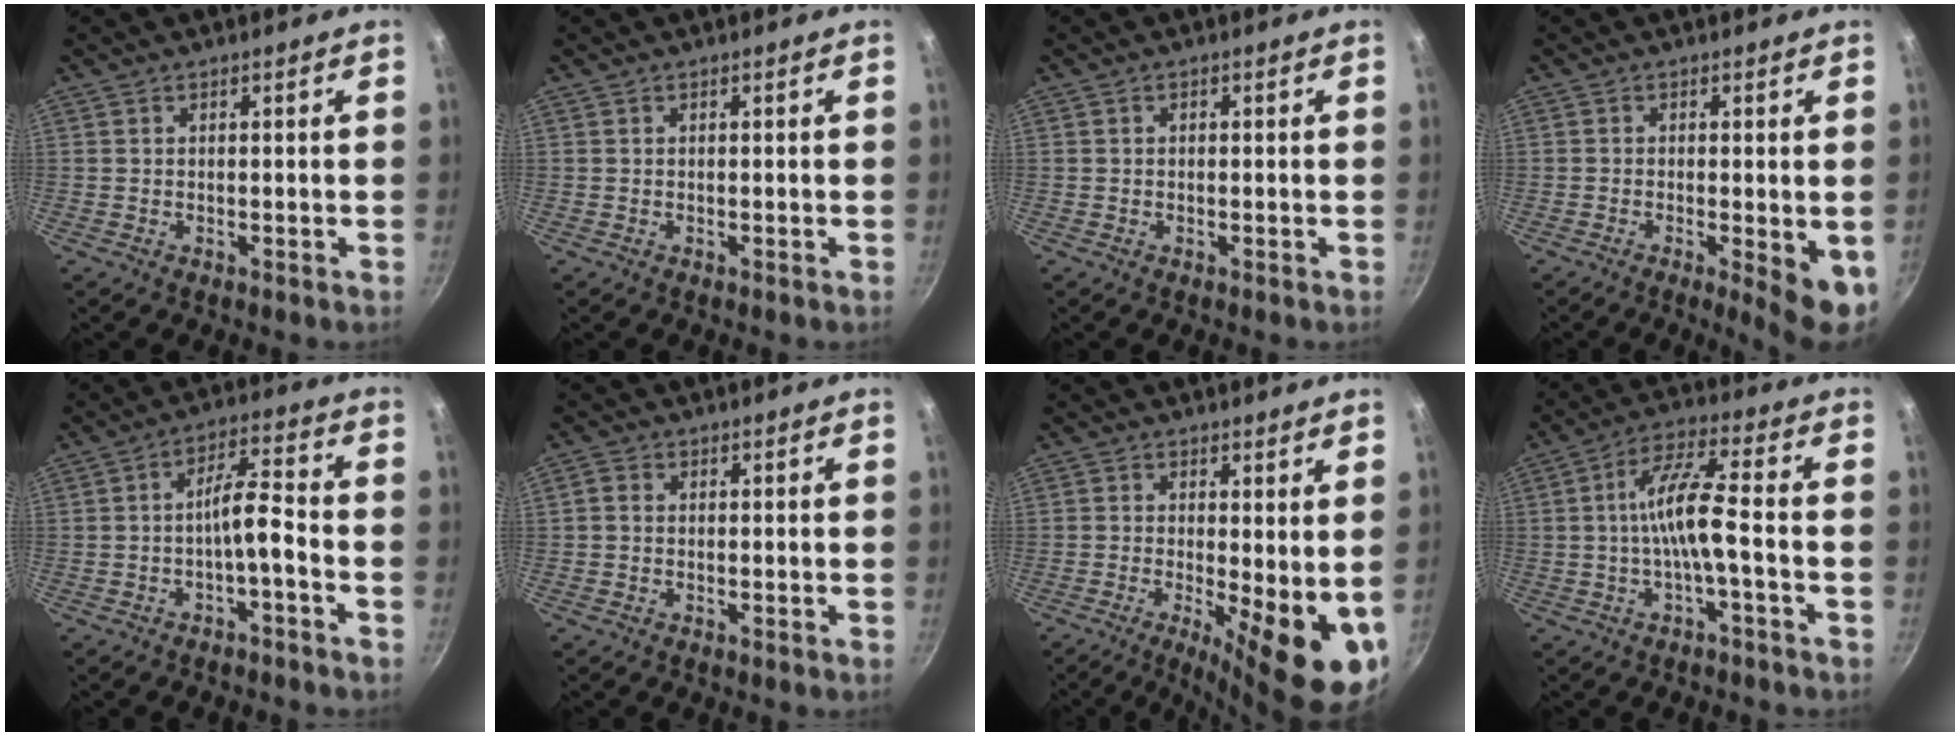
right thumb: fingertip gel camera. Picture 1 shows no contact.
{"total": 0.0}
{"total": 0.6, "force": [0.0, 0.5, 0.3], "torque": [-0.003, 0.005, 0.000]}
{"total": 7.2, "force": [-1.7, 1.8, 6.7], "torque": [-0.080, -0.008, -0.019]}
{"total": 6.1, "force": [-2.5, 1.2, 5.5], "torque": [-0.105, 0.038, -0.040]}
{"total": 1.5, "force": [0.0, 1.3, 0.7], "torque": [-0.015, 0.006, -0.004]}
{"total": 12.7, "force": [-1.9, 3.9, 12.0], "torque": [-0.142, -0.015, -0.020]}
{"total": 9.0, "force": [-1.6, 1.5, 8.8], "torque": [-0.175, 0.031, -0.036]}